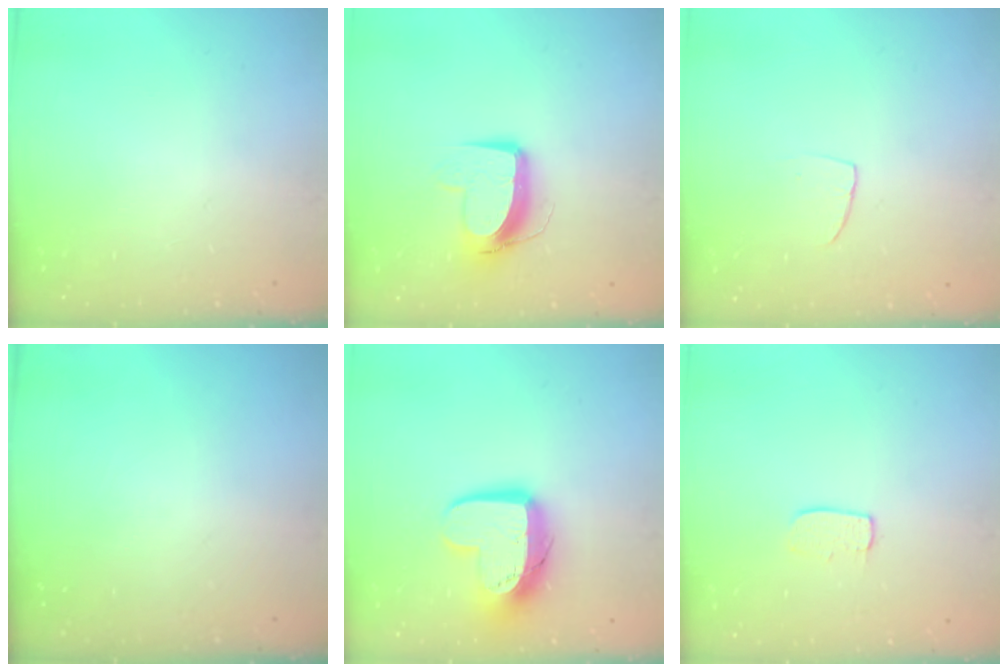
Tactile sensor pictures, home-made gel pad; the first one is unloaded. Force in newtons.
{"total": 10.6, "press": 10.6, "slide": 0.6}
{"total": 3.1, "press": 3.1, "slide": 0.2}
{"total": 0.0}
{"total": 13.9, "press": 13.9, "slide": 1.0}
{"total": 5.2, "press": 5.2, "slide": 0.3}